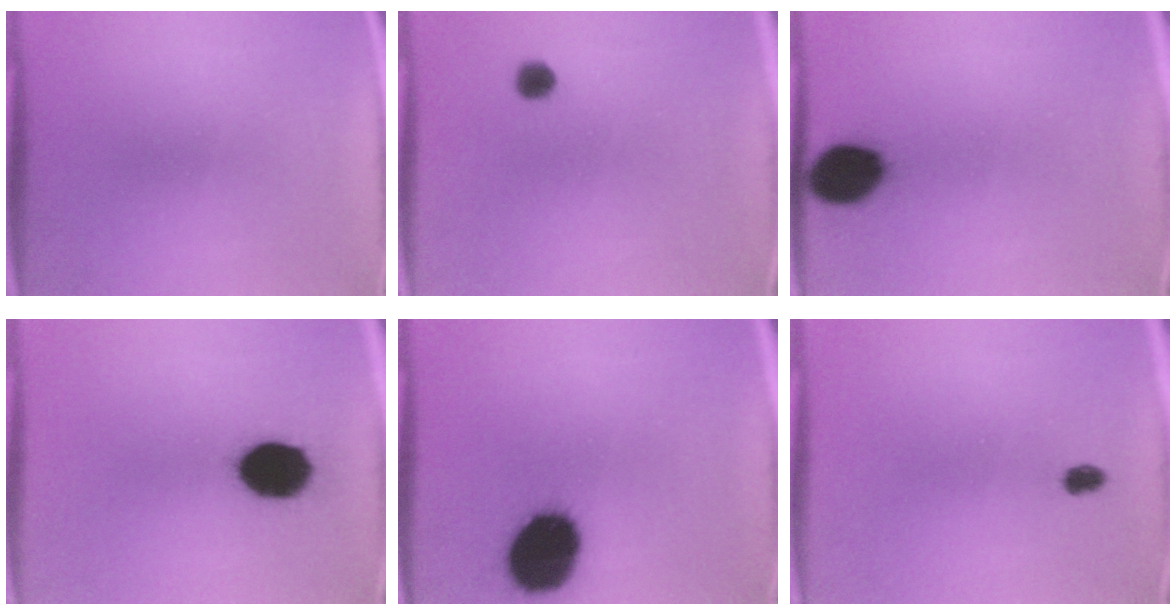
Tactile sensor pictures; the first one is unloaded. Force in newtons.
{"total": 2.2}
{"total": 11.2}
{"total": 14.1}
{"total": 19.7}
{"total": 1.9}